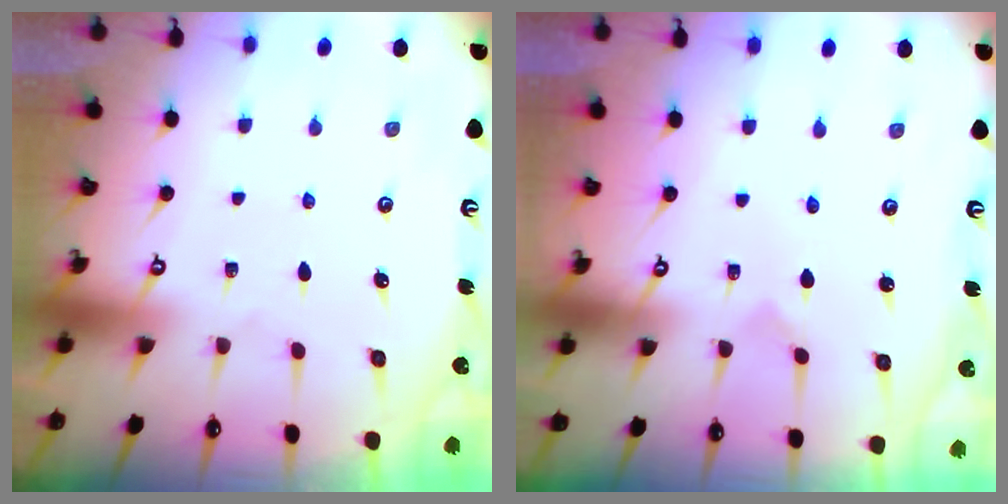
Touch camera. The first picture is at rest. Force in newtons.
{"total": 0.0}